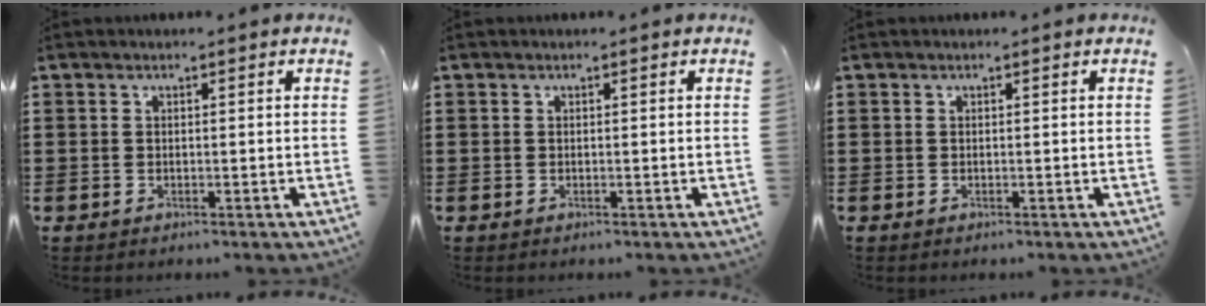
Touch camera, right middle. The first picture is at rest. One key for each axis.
{"total": 0.0}
{"total": 0.0}